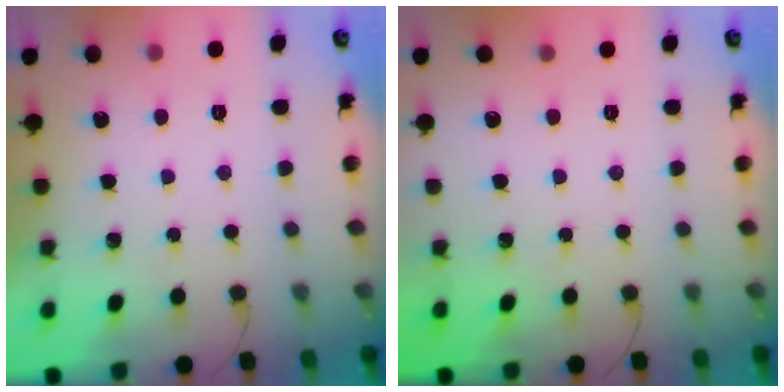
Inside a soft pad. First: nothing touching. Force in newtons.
{"total": 0.0}